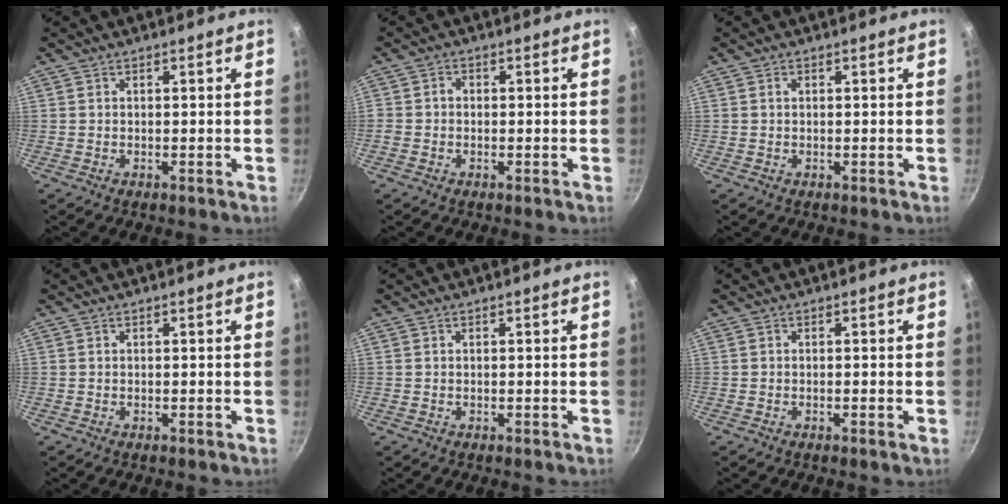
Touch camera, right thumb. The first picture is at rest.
{"total": 1.6, "force": [-0.3, 1.5, 0.7], "torque": [-0.009, 0.007, -0.009]}
{"total": 0.7, "force": [0.2, 0.5, 0.4], "torque": [-0.007, 0.003, 0.005]}
{"total": 0.0}
{"total": 0.0}
{"total": 0.7, "force": [-0.3, 0.0, 0.7], "torque": [-0.014, 0.001, -0.006]}